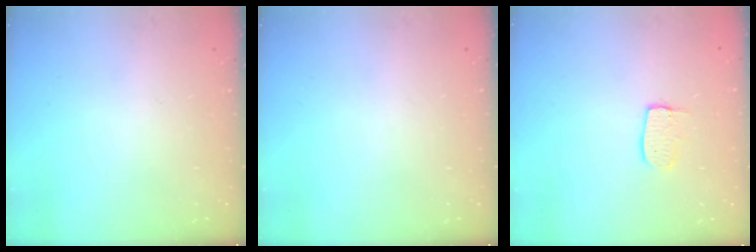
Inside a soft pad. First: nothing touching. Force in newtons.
{"total": 0.0}
{"total": 6.0, "press": 6.0, "slide": 0.3}